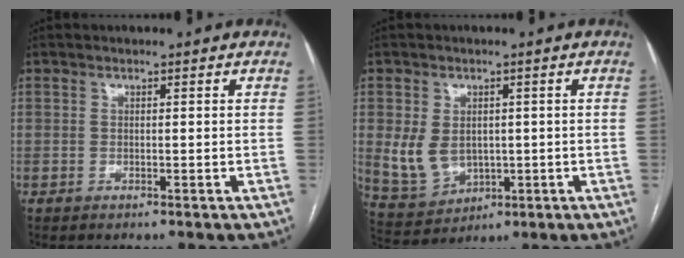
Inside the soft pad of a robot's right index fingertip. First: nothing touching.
{"total": 7.3, "force": [0.0, 5.7, 4.5], "torque": [-0.093, 0.006, 0.025]}